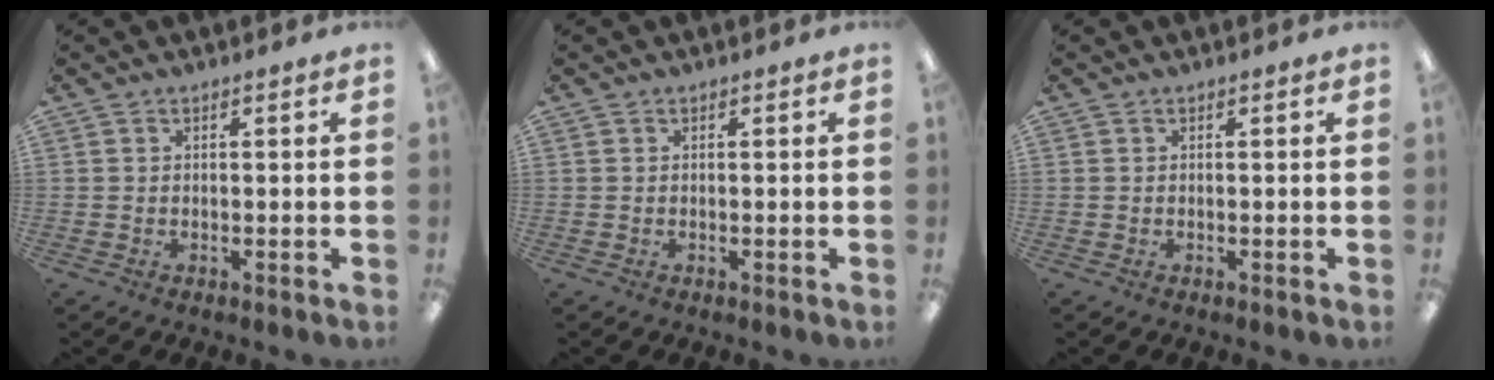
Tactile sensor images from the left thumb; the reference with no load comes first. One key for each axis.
{"total": 0.0}
{"total": 0.0}